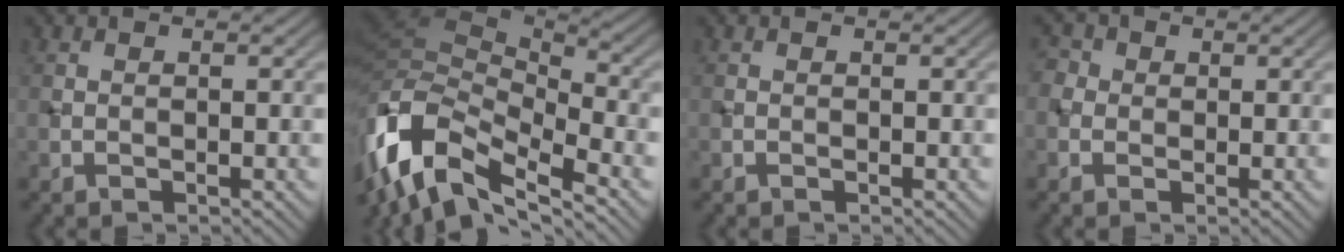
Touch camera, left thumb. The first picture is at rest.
{"total": 14.2, "force": [-5.7, 7.0, 11.0], "torque": [-0.270, -0.011, -0.105]}
{"total": 0.0}
{"total": 2.7, "force": [0.4, 2.5, 0.9], "torque": [-0.024, 0.010, -0.012]}